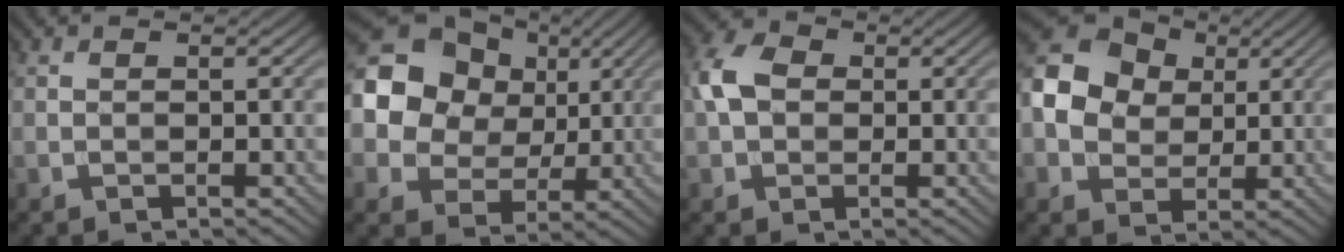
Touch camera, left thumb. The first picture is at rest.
{"total": 16.6, "force": [4.0, 14.4, 7.3], "torque": [-0.222, 0.043, 0.068]}
{"total": 5.2, "force": [0.4, 4.0, 3.3], "torque": [-0.077, 0.010, -0.001]}
{"total": 12.2, "force": [2.1, 10.0, 6.7], "torque": [-0.179, 0.028, 0.028]}